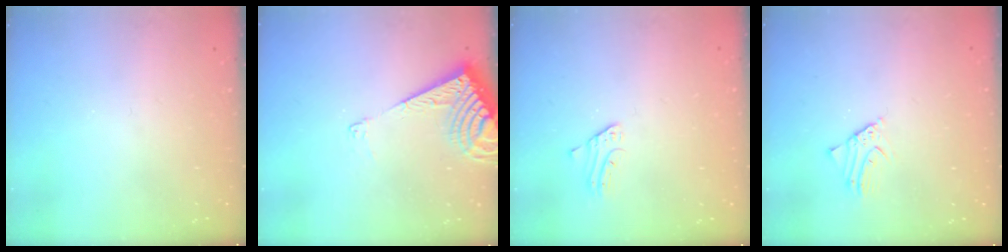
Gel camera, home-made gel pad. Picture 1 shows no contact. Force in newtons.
{"total": 8.8, "press": 8.7, "slide": 1.1}
{"total": 2.3, "press": 2.3, "slide": 0.2}
{"total": 2.6, "press": 2.6, "slide": 0.3}